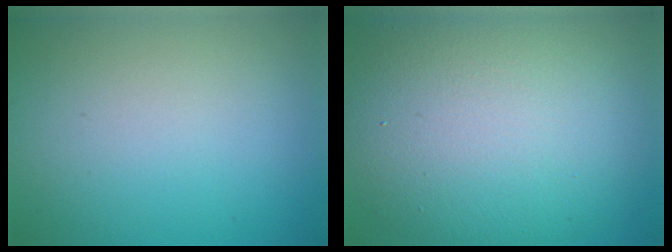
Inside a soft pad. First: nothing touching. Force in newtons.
{"total": 13.0, "press": 13.0, "slide": 0.8}